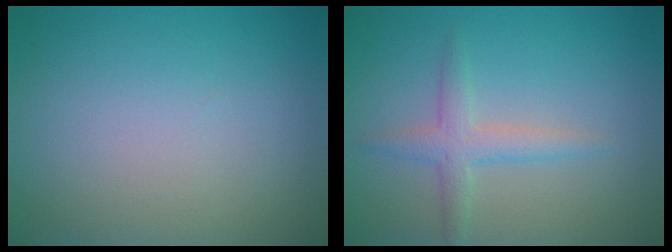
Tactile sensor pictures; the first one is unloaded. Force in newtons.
{"total": 2.4, "press": 2.4, "slide": 0.0}